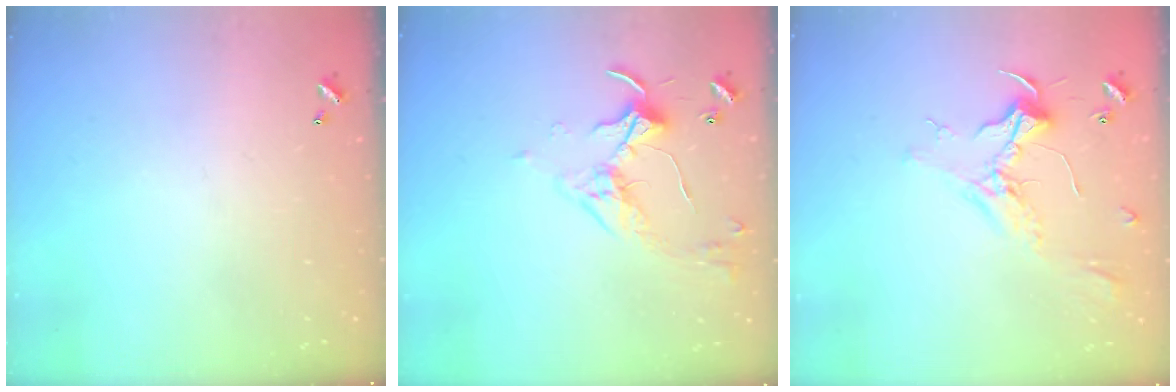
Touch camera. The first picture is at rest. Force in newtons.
{"total": 3.4, "press": 3.3, "slide": 0.6}
{"total": 2.4, "press": 2.3, "slide": 0.8}